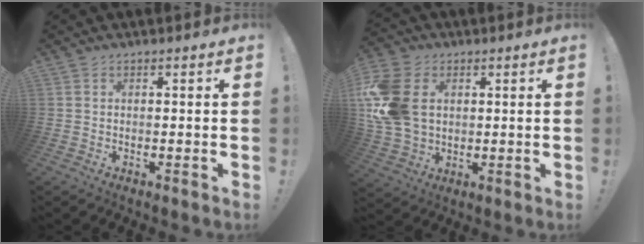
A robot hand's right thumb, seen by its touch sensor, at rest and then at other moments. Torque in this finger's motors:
{"motor_torque": [2.13, 2.15, 0.33, 0.17, 0.54]}